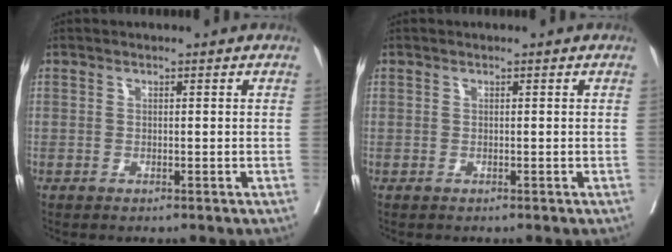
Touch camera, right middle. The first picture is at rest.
{"total": 0.0}